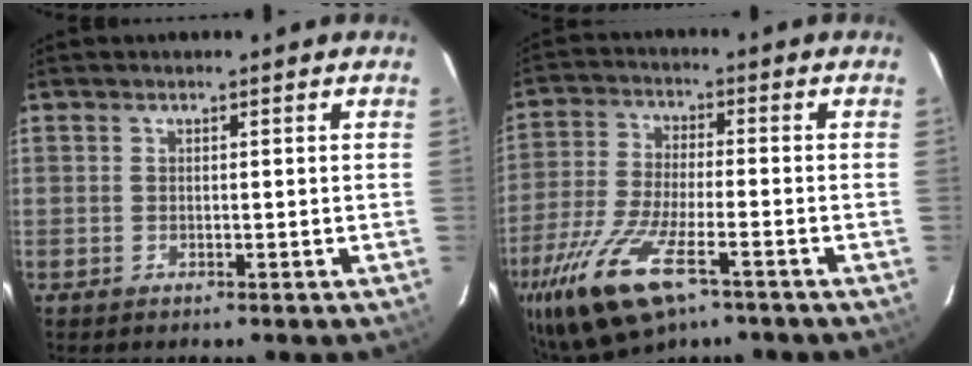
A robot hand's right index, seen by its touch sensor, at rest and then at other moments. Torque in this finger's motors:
{"motor_torque": [1.21, -0.92, 0.53, 0.21]}